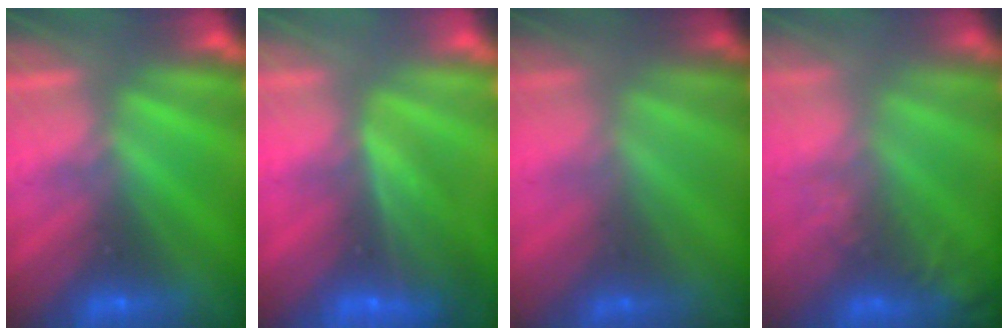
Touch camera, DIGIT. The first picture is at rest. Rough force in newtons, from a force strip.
{"total": 9.4}
{"total": 1.4}
{"total": 7.4}